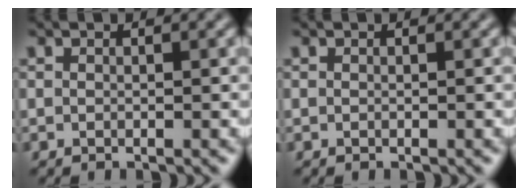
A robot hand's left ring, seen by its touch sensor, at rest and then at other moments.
{"total": 0.0}